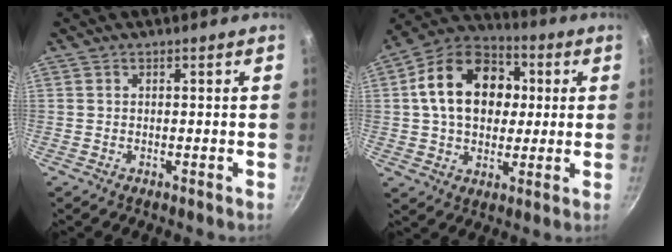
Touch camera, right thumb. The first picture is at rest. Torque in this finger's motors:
{"motor_torque": [0.45, 3.25, 1.74, 0.30, 0.20]}